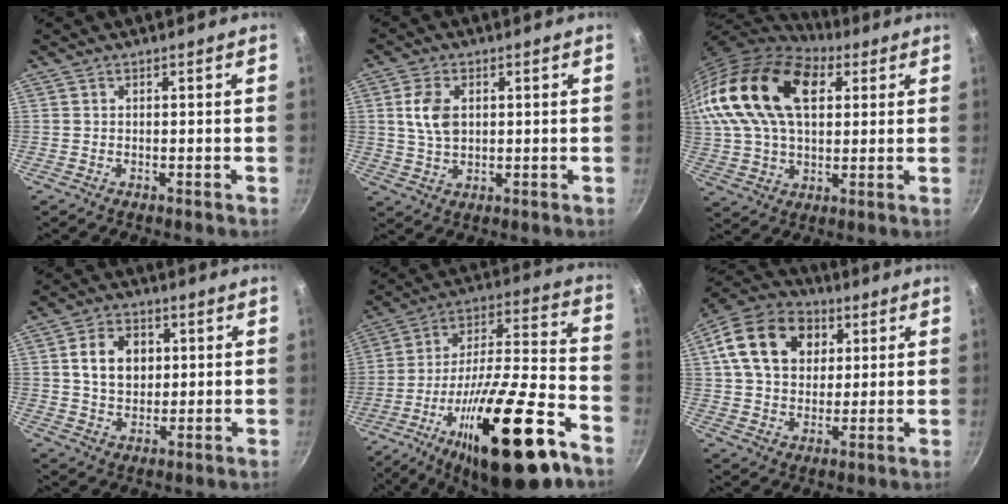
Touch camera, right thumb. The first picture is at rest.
{"total": 6.6, "force": [1.3, 4.3, 4.8], "torque": [-0.086, -0.002, 0.027]}
{"total": 26.3, "force": [9.2, 15.8, 18.9], "torque": [-0.360, 0.011, 0.156]}
{"total": 8.9, "force": [1.6, 6.8, 5.5], "torque": [-0.073, 0.001, 0.027]}
{"total": 29.2, "force": [-14.9, 8.7, 23.6], "torque": [-0.357, 0.065, -0.241]}
{"total": 17.3, "force": [5.1, 13.0, 10.3], "torque": [-0.160, 0.011, 0.077]}